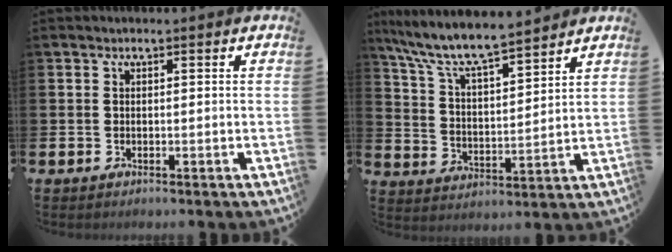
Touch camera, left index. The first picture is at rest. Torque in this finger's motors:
{"motor_torque": [-0.01, -0.31, 0.98, 0.21]}